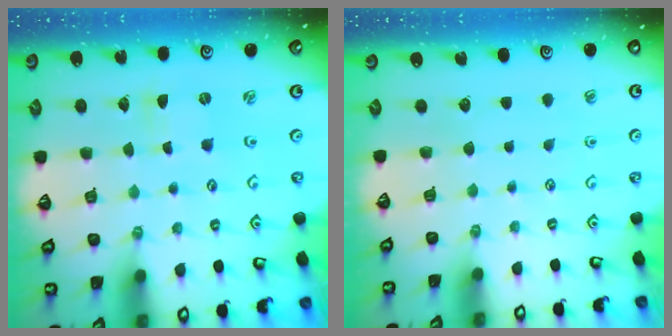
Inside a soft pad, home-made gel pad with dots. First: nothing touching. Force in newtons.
{"total": 0.0}